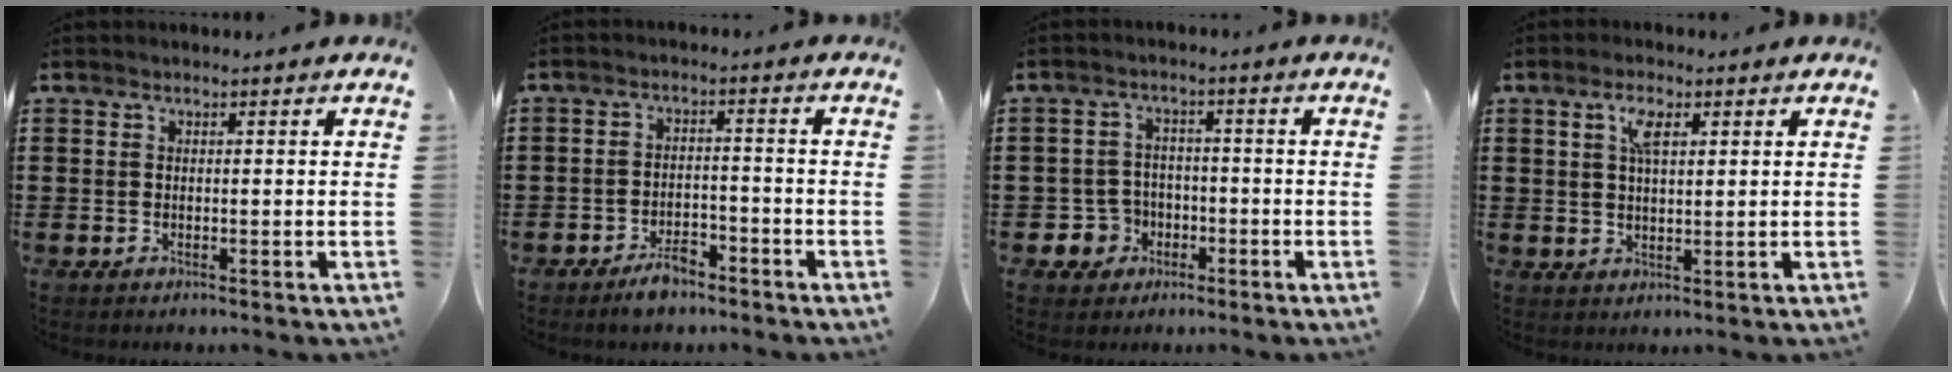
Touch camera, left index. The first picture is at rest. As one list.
[{"total": 3.9, "force": [-3.2, 1.5, 1.6], "torque": [-0.028, 0.013, -0.063]}, {"total": 4.6, "force": [-2.0, 3.9, 1.4], "torque": [-0.049, 0.006, -0.042]}, {"total": 3.8, "force": [1.7, 1.5, 3.0], "torque": [-0.061, 0.005, 0.026]}]